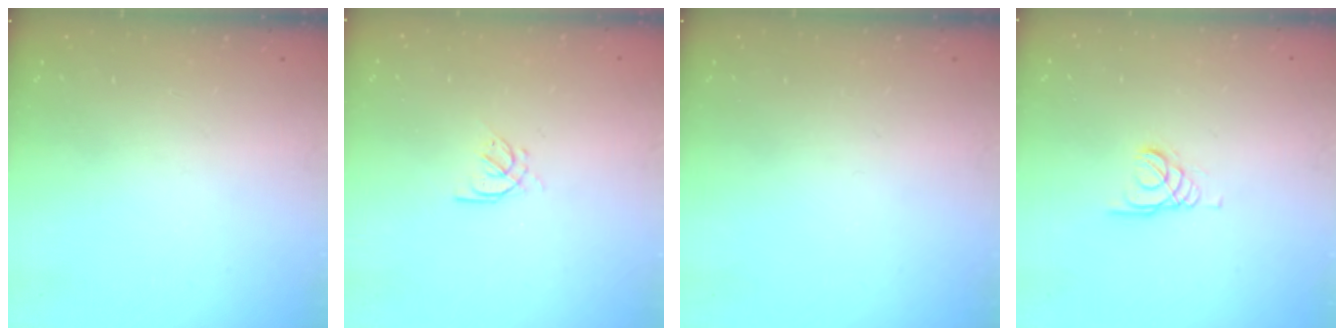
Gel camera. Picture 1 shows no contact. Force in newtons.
{"total": 3.2, "press": 3.0, "slide": 0.9}
{"total": 0.0}
{"total": 1.5, "press": 1.5, "slide": 0.1}